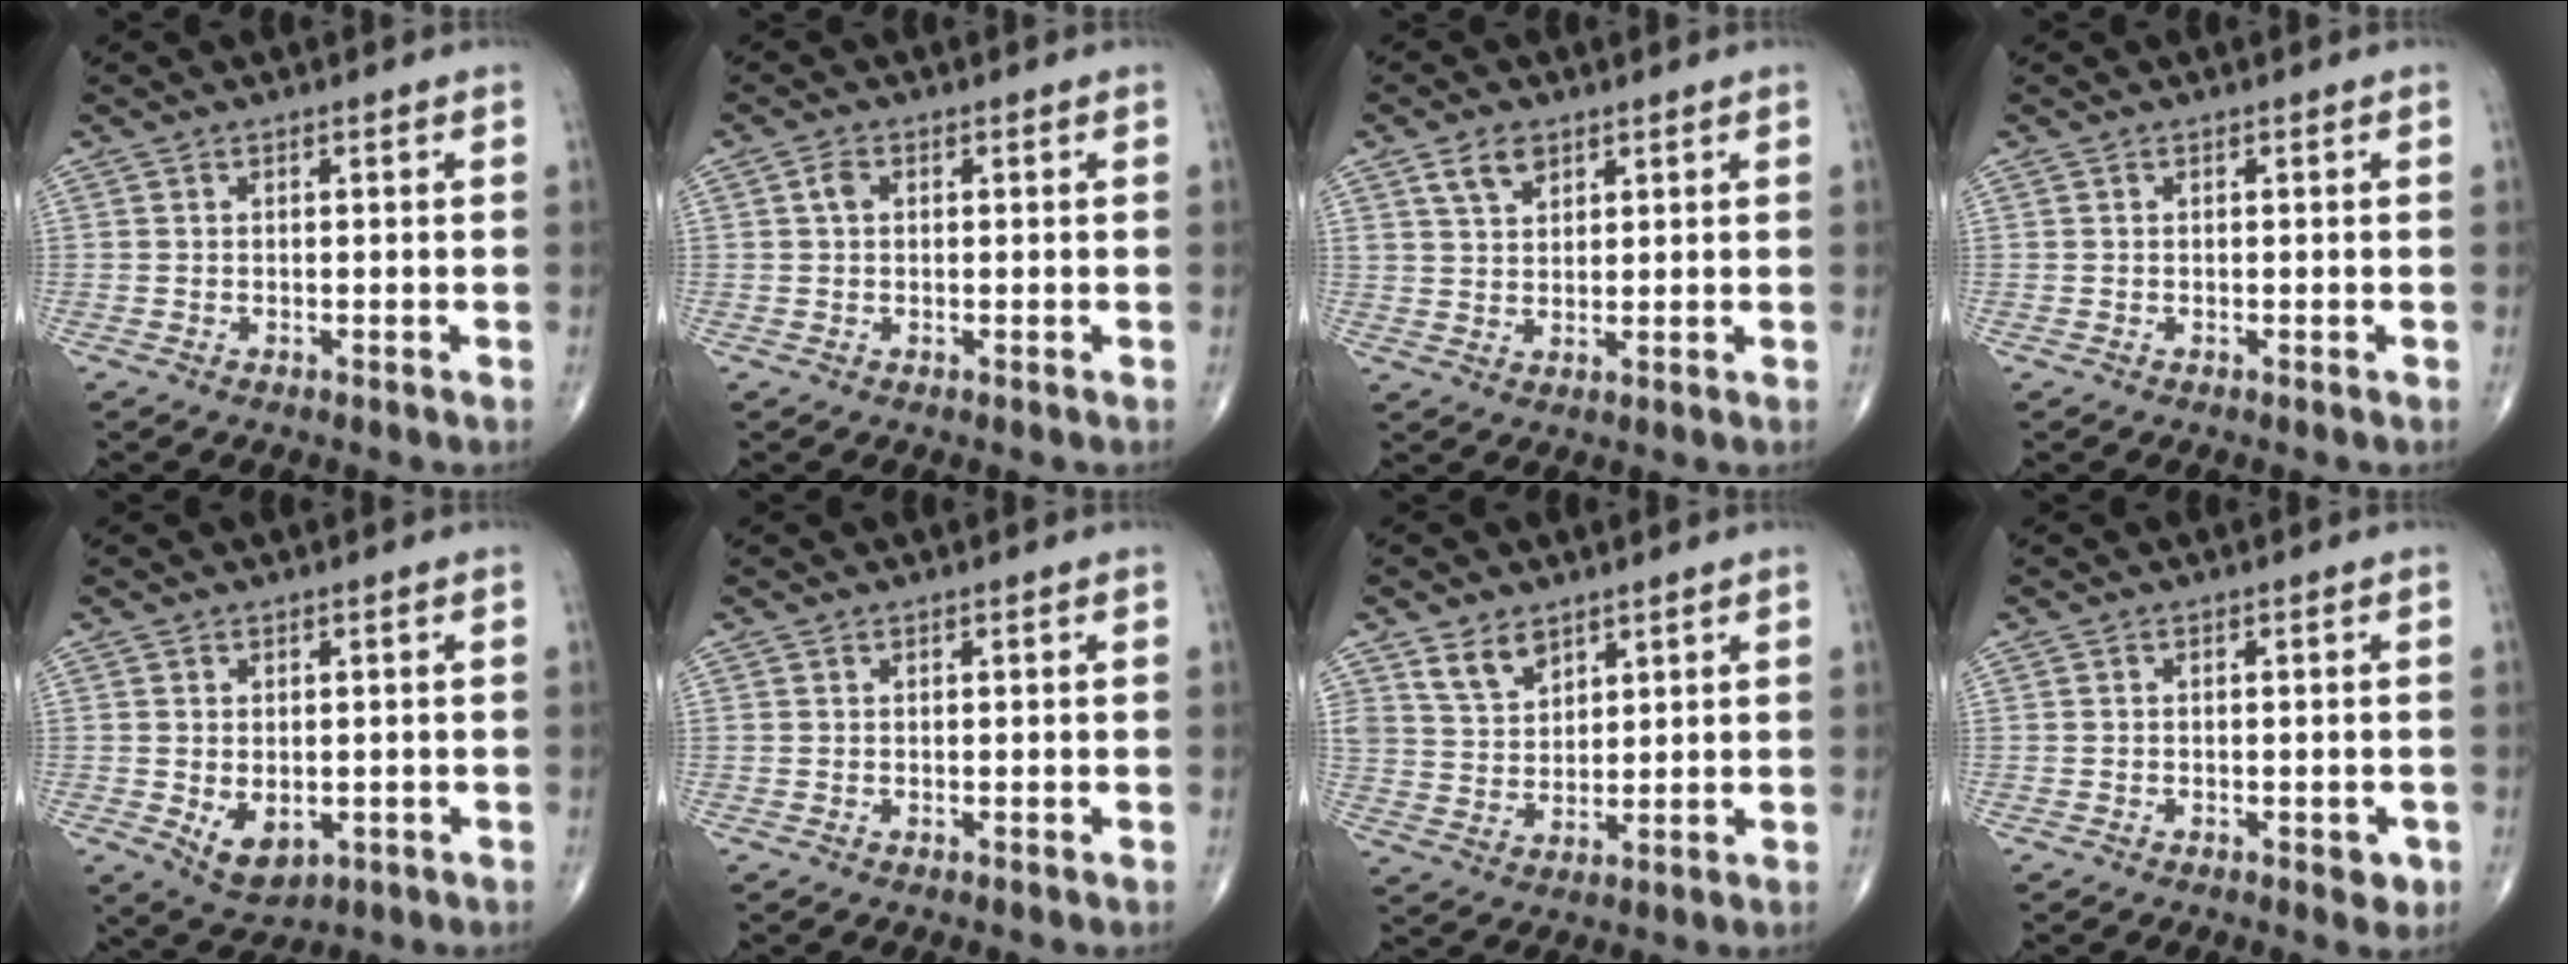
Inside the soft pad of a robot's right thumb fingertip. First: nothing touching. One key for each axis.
{"total": 1.9, "fx": 0.4, "fy": 1.3, "fz": 1.3, "tx": -0.024, "ty": 0.005, "tz": 0.005}
{"total": 4.8, "fx": 2.8, "fy": 2.9, "fz": 2.6, "tx": -0.036, "ty": -0.014, "tz": 0.054}
{"total": 0.0}
{"total": 5.7, "fx": -1.0, "fy": 3.7, "fz": 4.3, "tx": -0.056, "ty": -0.012, "tz": -0.001}
{"total": 0.0}
{"total": 6.3, "fx": 4.2, "fy": 3.9, "fz": 2.6, "tx": -0.027, "ty": -0.031, "tz": 0.087}
{"total": 2.2, "fx": -0.9, "fy": 1.1, "fz": 1.7, "tx": -0.012, "ty": 0.001, "tz": -0.010}